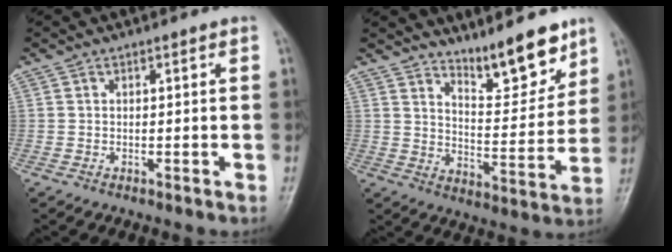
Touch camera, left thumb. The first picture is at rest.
{"total": 11.4, "force": [9.1, 3.1, 6.2], "torque": [-0.067, -0.075, 0.153]}